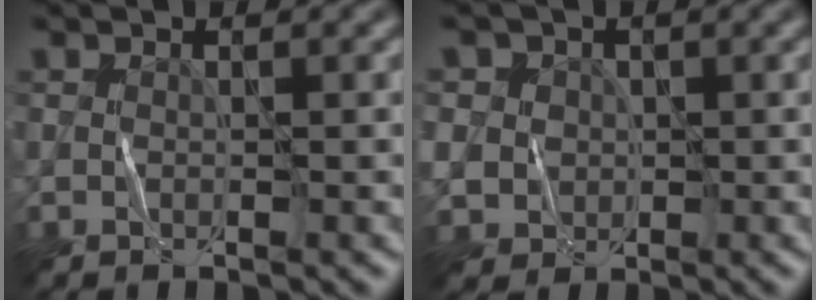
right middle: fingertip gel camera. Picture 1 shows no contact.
{"total": 5.9, "force": [1.5, 5.4, 1.9], "torque": [-0.059, 0.027, 0.010]}